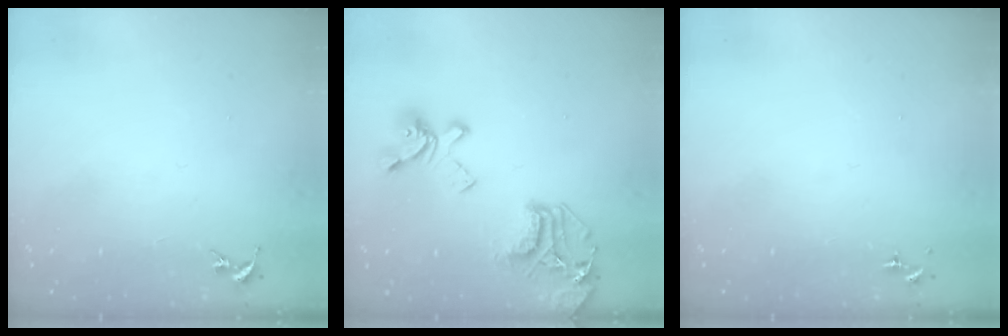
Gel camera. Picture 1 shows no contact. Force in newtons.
{"total": 21.7, "press": 21.6, "slide": 2.0}
{"total": 0.0}